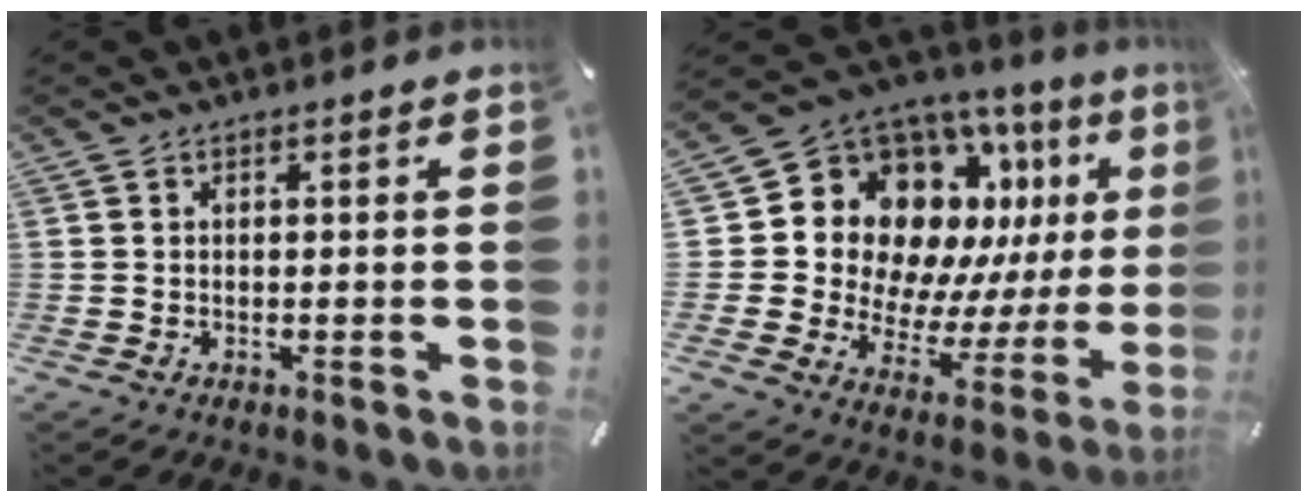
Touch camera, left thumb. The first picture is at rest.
{"total": 17.2, "force": [8.2, 12.6, 8.4], "torque": [-0.143, -0.088, 0.168]}